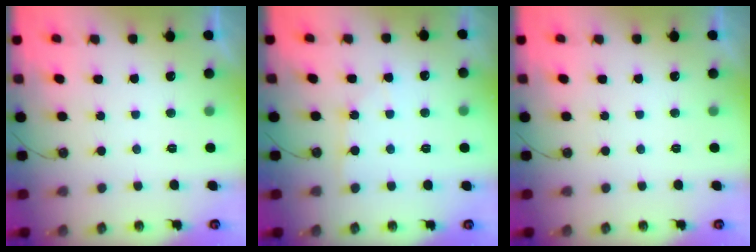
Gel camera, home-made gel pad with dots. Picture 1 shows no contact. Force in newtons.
{"total": 3.9, "press": 3.9, "slide": 0.5}
{"total": 0.0}